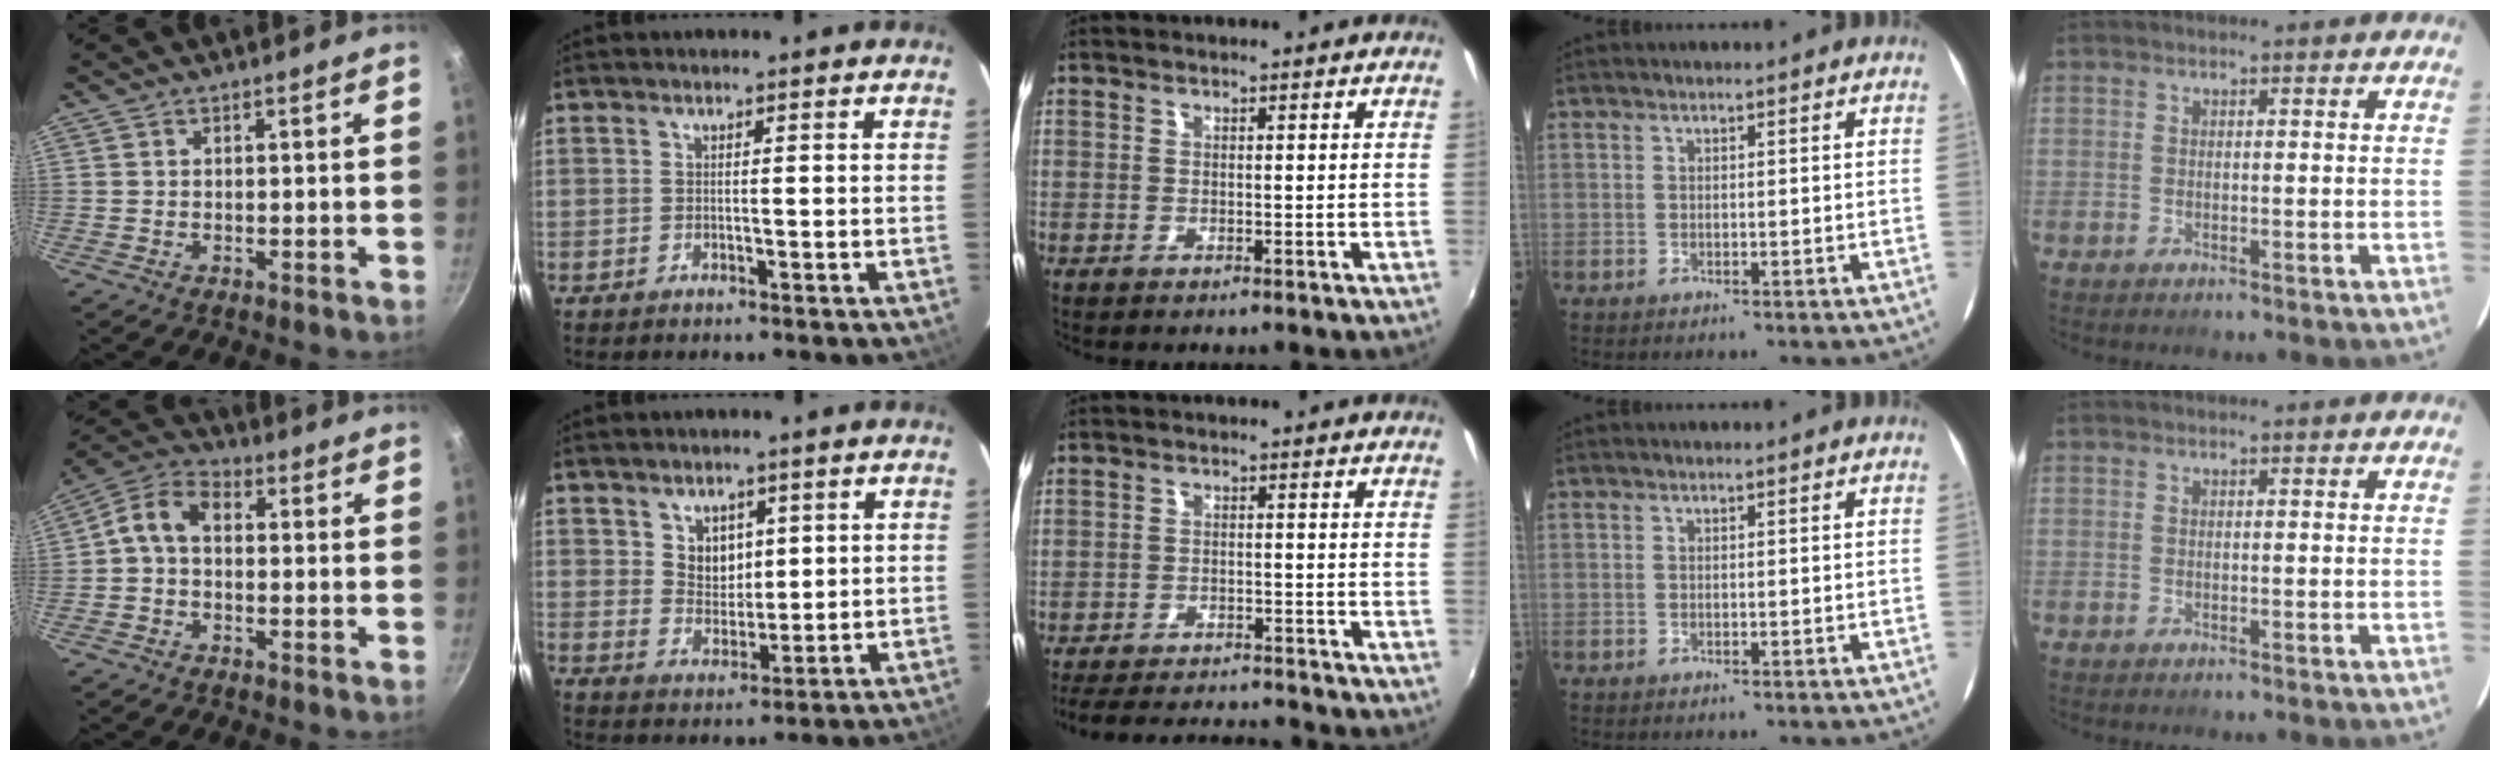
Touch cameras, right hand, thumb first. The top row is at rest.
{"thumb": {"total": 7.2, "force": [-0.1, 5.1, 5.1], "torque": [-0.094, 0.027, -0.022]}, "index": {"total": 5.6, "force": [2.3, 4.4, 2.6], "torque": [-0.039, 0.003, 0.050]}, "middle": {"total": 13.7, "force": [-12.6, 2.2, 4.7], "torque": [-0.113, -0.005, -0.190]}}